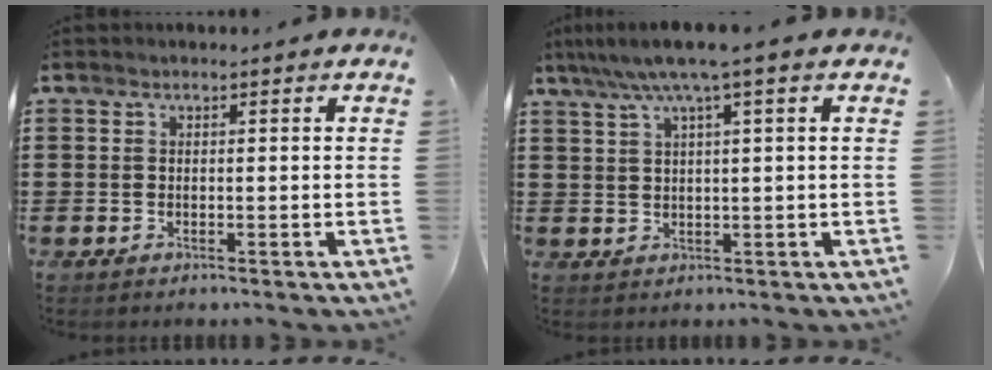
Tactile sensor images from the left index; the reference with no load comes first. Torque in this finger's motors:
{"motor_torque": [1.52, -0.62, 0.72, 0.21]}